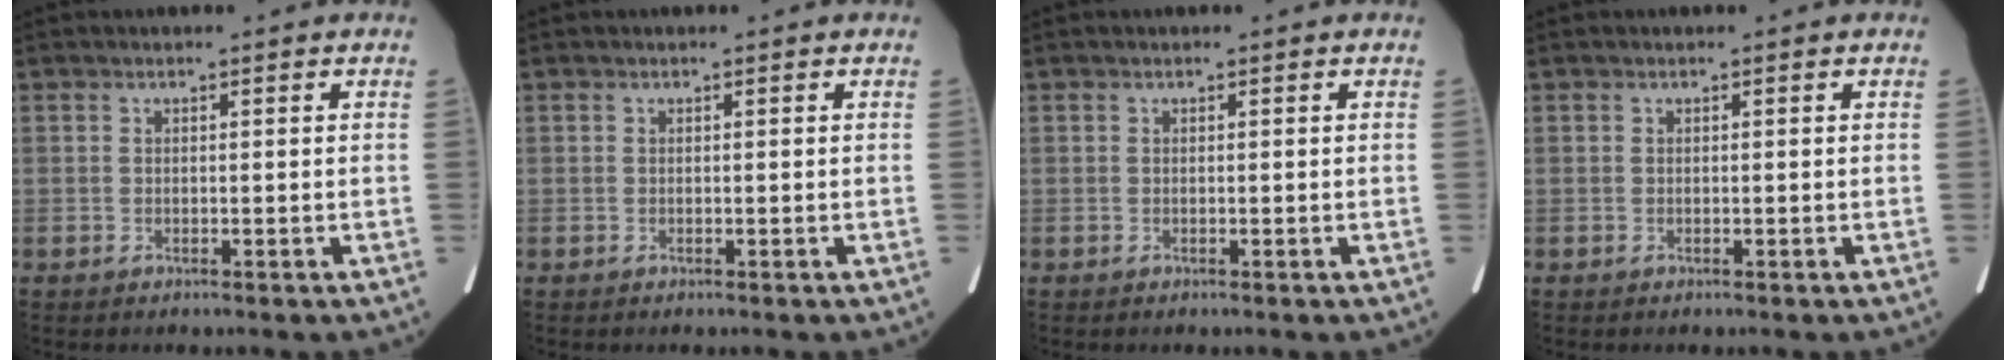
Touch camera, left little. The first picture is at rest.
{"total": 0.0}
{"total": 0.0}
{"total": 0.0}